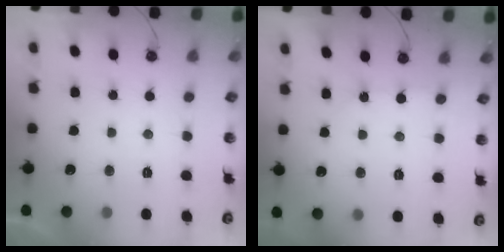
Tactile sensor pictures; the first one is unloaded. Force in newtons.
{"total": 2.3, "press": 2.3, "slide": 0.3}